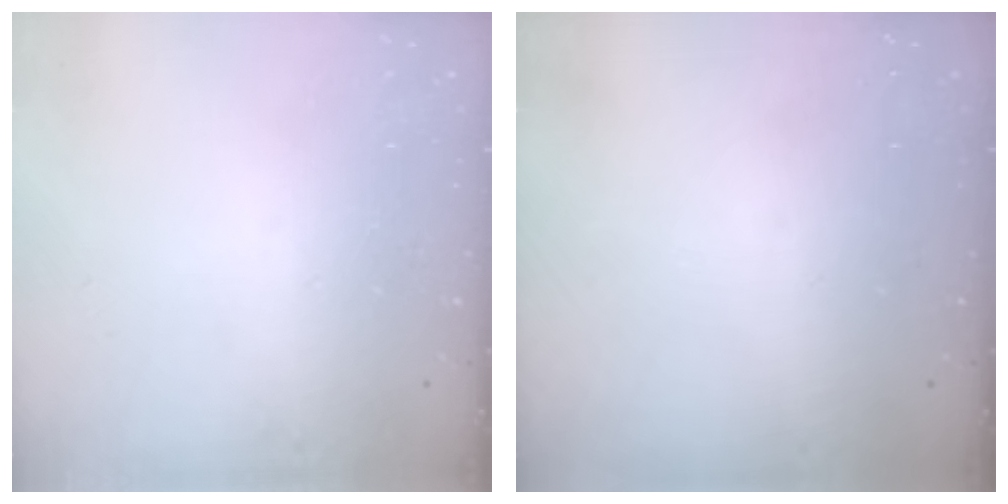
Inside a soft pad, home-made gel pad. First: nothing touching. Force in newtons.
{"total": 0.0}